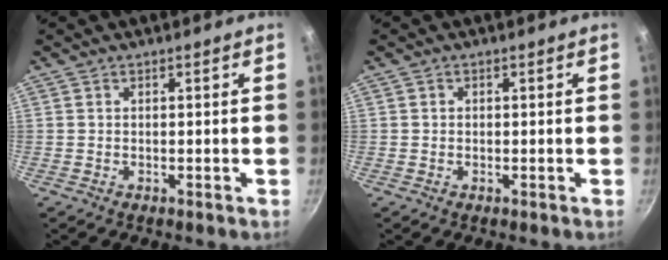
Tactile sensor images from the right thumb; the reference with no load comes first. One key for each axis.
{"total": 0.5, "fx": -0.1, "fy": 0.5, "fz": 0.1, "tx": 0.003, "ty": 0.002, "tz": -0.001}